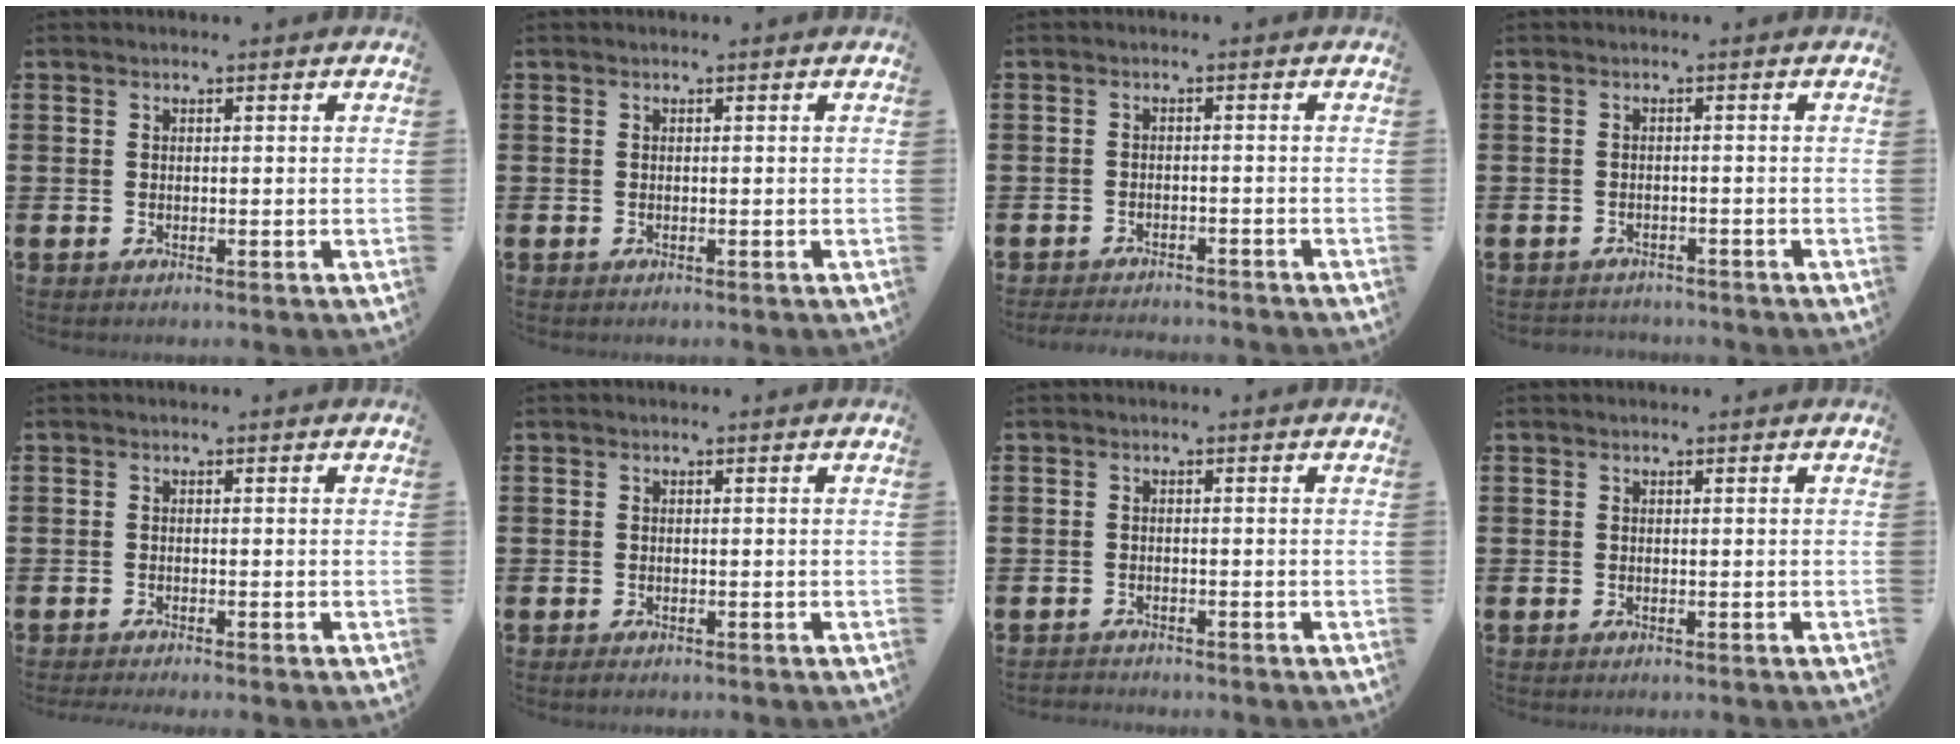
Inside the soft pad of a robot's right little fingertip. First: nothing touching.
{"total": 0.0}
{"total": 1.8, "force": [-1.8, 0.0, 0.0], "torque": [-0.004, 0.002, -0.037]}
{"total": 1.1, "force": [-1.1, 0.2, -0.2], "torque": [-0.001, 0.004, -0.024]}
{"total": 0.5, "force": [-0.5, -0.1, 0.2], "torque": [-0.002, -0.003, -0.010]}
{"total": 0.0}
{"total": 0.9, "force": [-0.8, 0.1, -0.1], "torque": [0.000, 0.001, -0.018]}
{"total": 0.0}